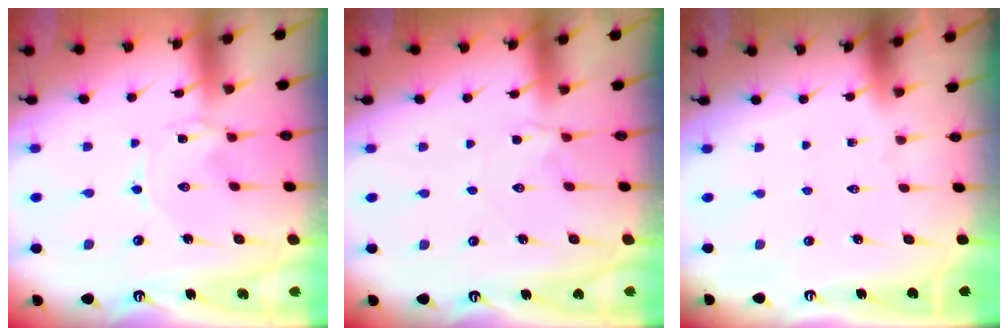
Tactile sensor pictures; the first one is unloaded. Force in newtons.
{"total": 2.3, "press": 2.3, "slide": 0.5}
{"total": 0.0}